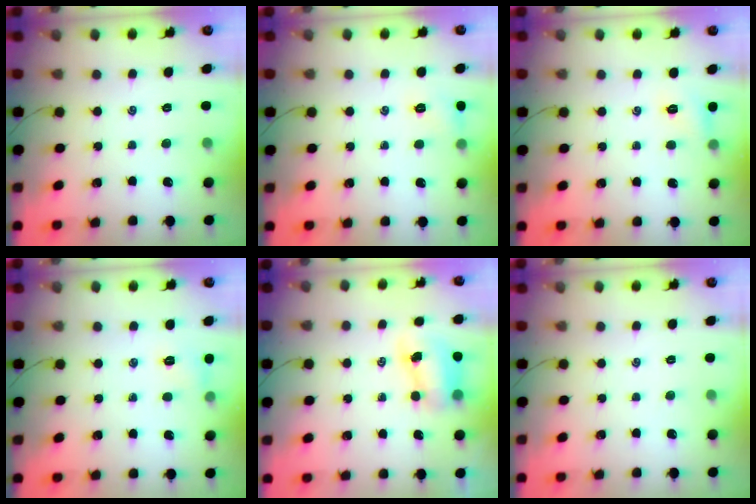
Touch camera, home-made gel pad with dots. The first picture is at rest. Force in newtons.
{"total": 6.2, "press": 6.0, "slide": 1.7}
{"total": 5.9, "press": 5.8, "slide": 0.5}
{"total": 4.5, "press": 4.2, "slide": 1.6}
{"total": 7.6, "press": 7.5, "slide": 1.1}
{"total": 0.0}